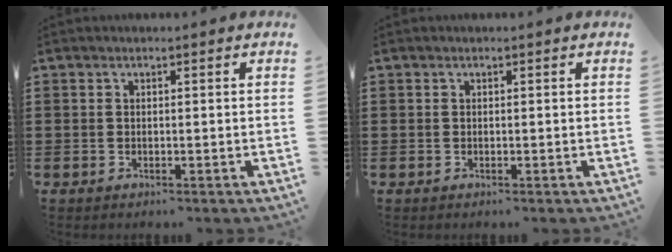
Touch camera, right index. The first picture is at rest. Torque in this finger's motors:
{"motor_torque": [0.03, 0.50, 0.00, 0.00]}